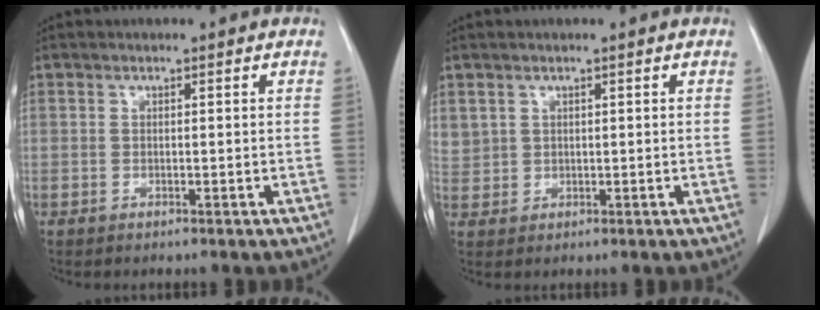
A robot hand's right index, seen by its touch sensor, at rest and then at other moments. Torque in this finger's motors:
{"motor_torque": [-0.08, 0.13, 0.10, 0.03]}